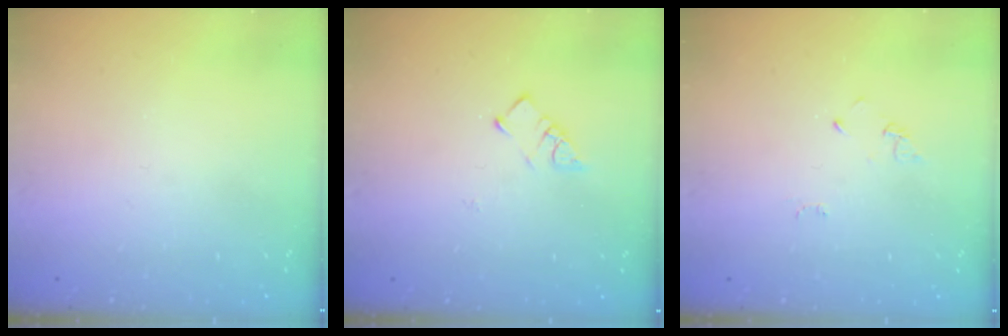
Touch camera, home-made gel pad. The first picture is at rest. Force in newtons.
{"total": 3.4, "press": 3.3, "slide": 0.5}
{"total": 2.6, "press": 2.6, "slide": 0.4}